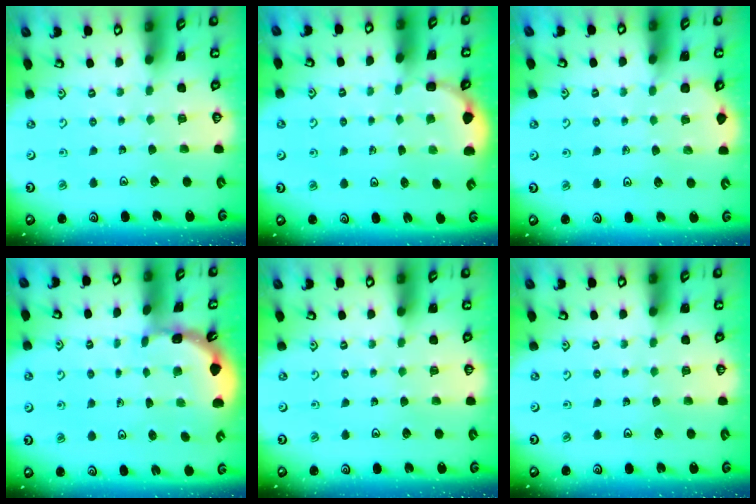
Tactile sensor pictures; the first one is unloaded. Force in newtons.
{"total": 1.6, "press": 1.2, "slide": 1.0}
{"total": 1.4, "press": 1.4, "slide": 0.1}
{"total": 1.6, "press": 1.6, "slide": 0.1}
{"total": 0.0}
{"total": 0.0}